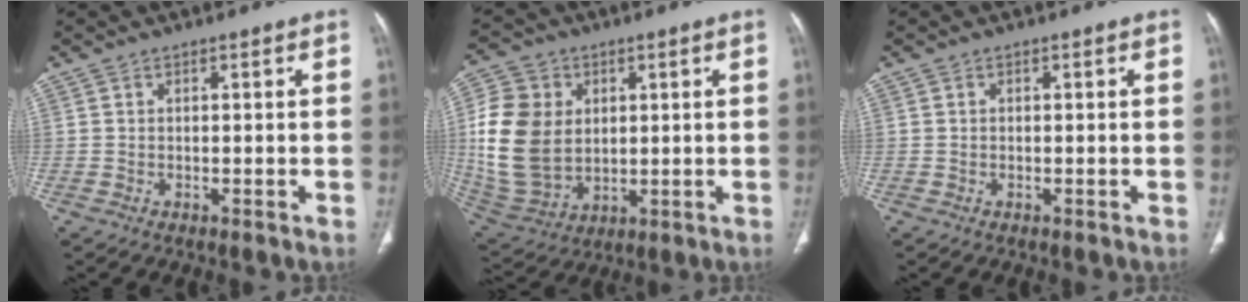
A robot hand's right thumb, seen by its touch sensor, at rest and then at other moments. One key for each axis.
{"total": 17.0, "fx": 2.2, "fy": 13.0, "fz": 10.7, "tx": -0.200, "ty": -0.007, "tz": 0.055}
{"total": 0.0}